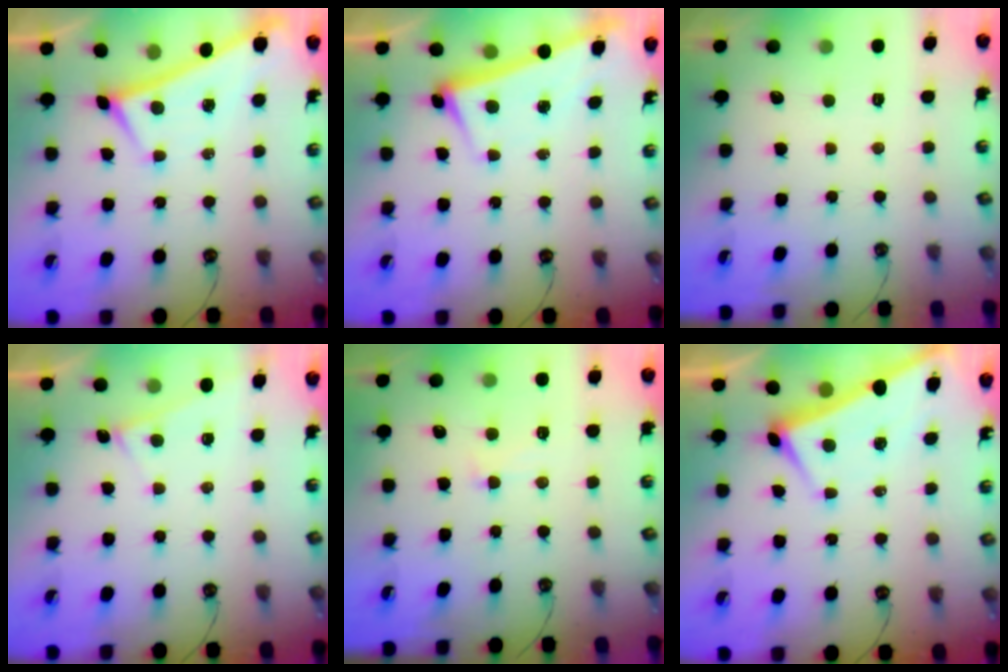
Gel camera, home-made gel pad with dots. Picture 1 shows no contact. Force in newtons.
{"total": 2.5, "press": 2.4, "slide": 0.7}
{"total": 0.0}
{"total": 5.5, "press": 5.5, "slide": 0.3}
{"total": 0.9, "press": 0.6, "slide": 0.7}
{"total": 2.8, "press": 2.7, "slide": 0.6}